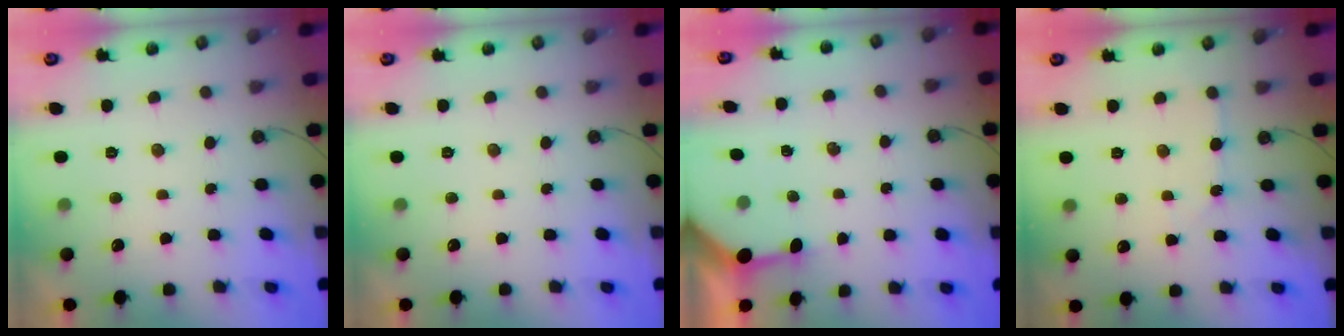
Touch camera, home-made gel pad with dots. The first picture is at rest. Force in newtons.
{"total": 0.0}
{"total": 3.2, "press": 3.2, "slide": 0.3}
{"total": 3.7, "press": 3.7, "slide": 0.6}